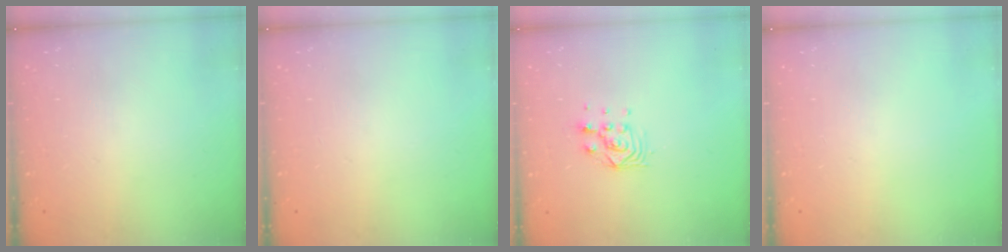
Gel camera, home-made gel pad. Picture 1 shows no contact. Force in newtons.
{"total": 0.0}
{"total": 7.4, "press": 7.3, "slide": 0.6}
{"total": 0.0}